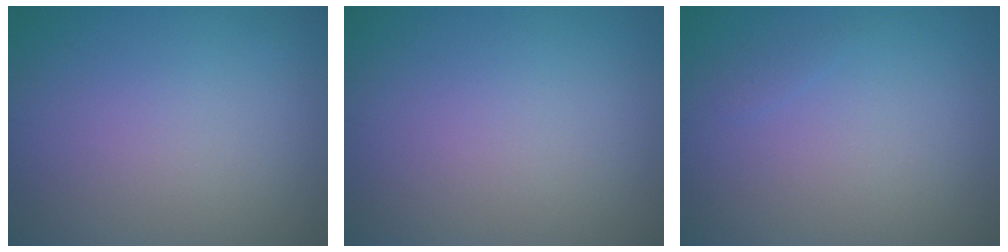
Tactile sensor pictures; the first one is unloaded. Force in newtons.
{"total": 0.0}
{"total": 0.5, "press": 0.5, "slide": 0.1}